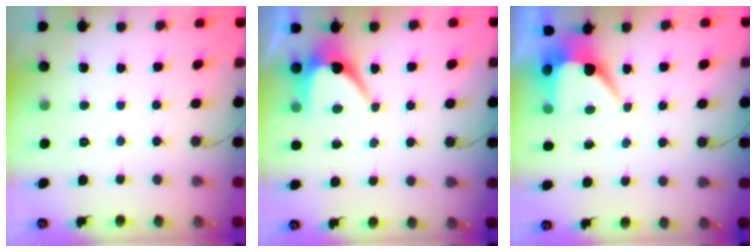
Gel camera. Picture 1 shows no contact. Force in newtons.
{"total": 7.0, "press": 6.9, "slide": 0.7}
{"total": 7.1, "press": 7.1, "slide": 0.4}